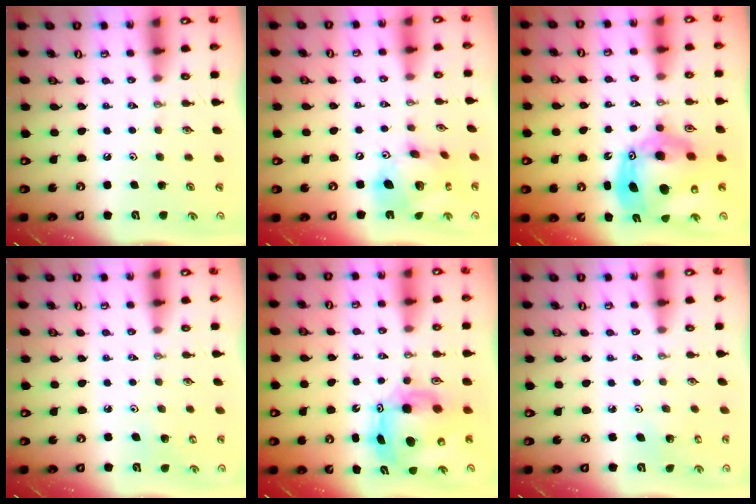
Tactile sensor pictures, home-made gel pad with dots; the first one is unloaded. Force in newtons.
{"total": 16.7, "press": 16.6, "slide": 1.5}
{"total": 19.1, "press": 19.0, "slide": 1.7}
{"total": 4.2, "press": 4.1, "slide": 0.9}
{"total": 11.3, "press": 11.2, "slide": 1.1}
{"total": 2.8, "press": 2.8, "slide": 0.3}